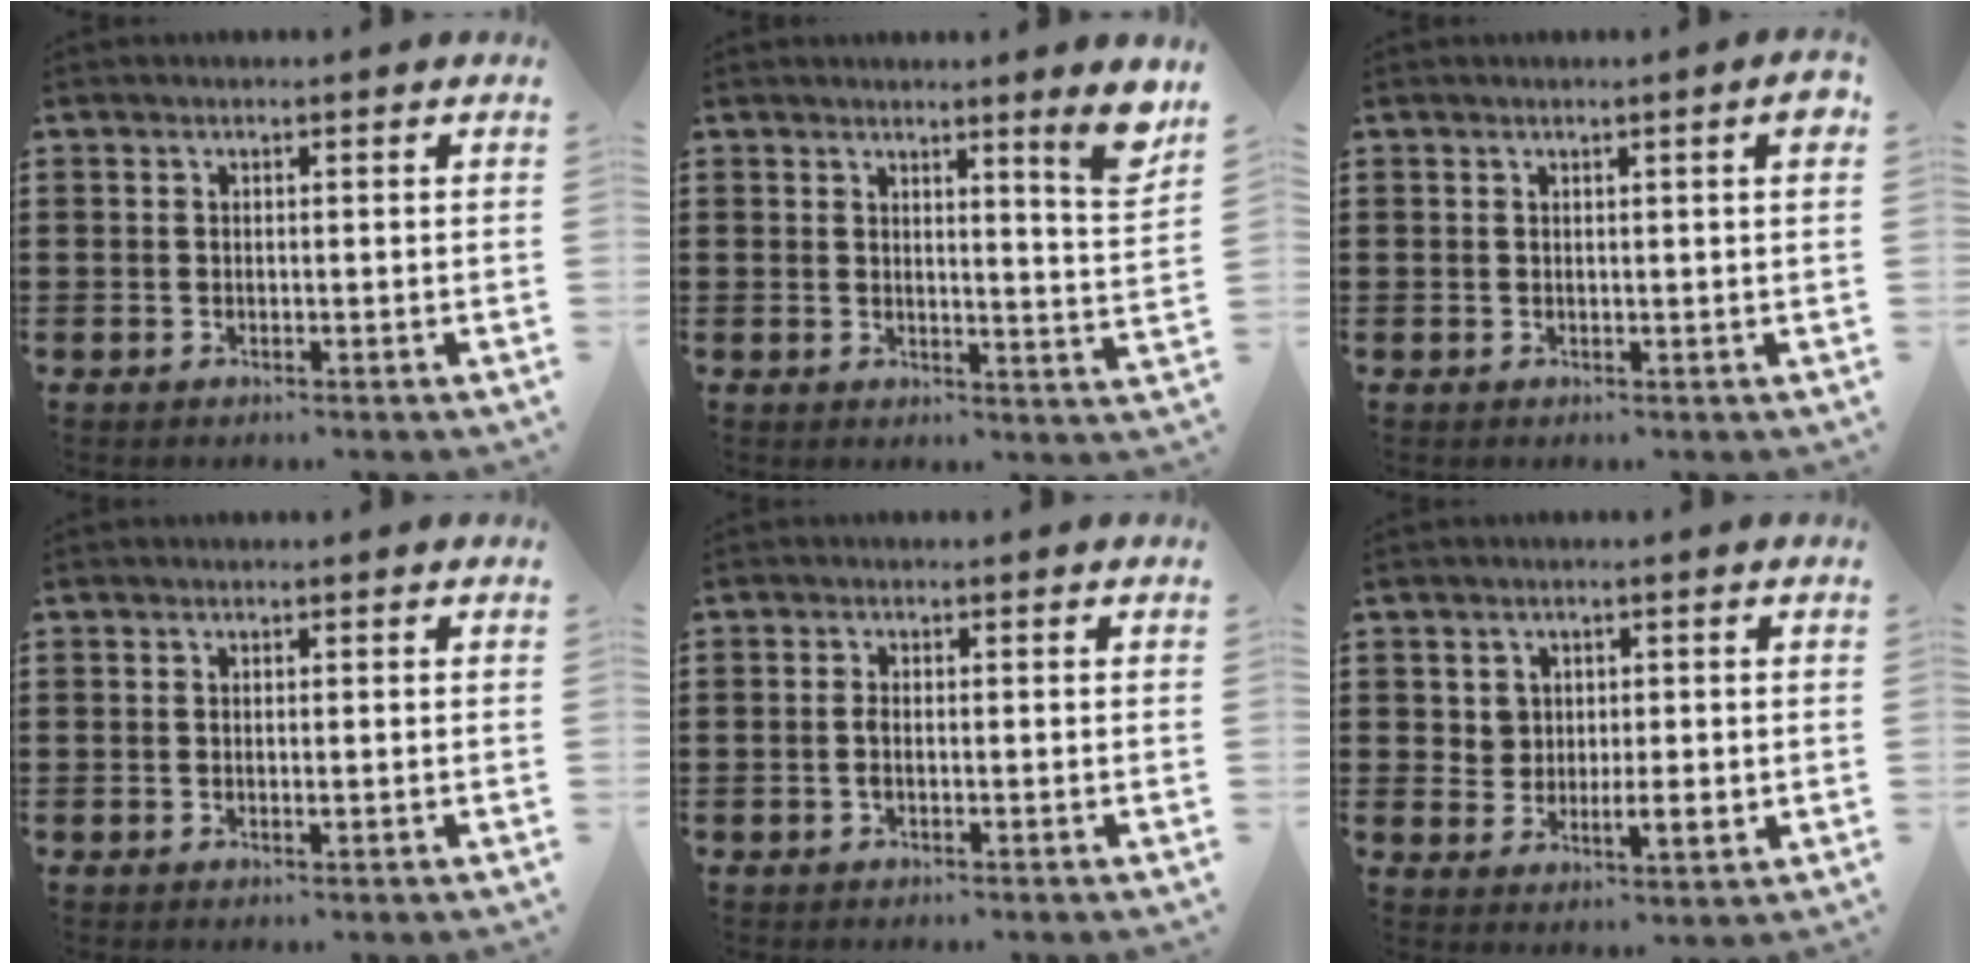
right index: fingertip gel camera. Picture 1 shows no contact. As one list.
[{"total": 5.4, "force": [4.1, -0.9, 3.4], "torque": [-0.046, -0.030, 0.062]}, {"total": 1.9, "force": [0.8, -0.1, 1.7], "torque": [-0.025, -0.002, 0.011]}, {"total": 0.5, "force": [0.0, 0.0, 0.5], "torque": [-0.010, -0.004, 0.000]}, {"total": 1.3, "force": [-0.4, 0.3, 1.2], "torque": [-0.032, -0.005, -0.010]}, {"total": 3.4, "force": [0.5, 2.4, 2.3], "torque": [-0.044, 0.004, 0.007]}]